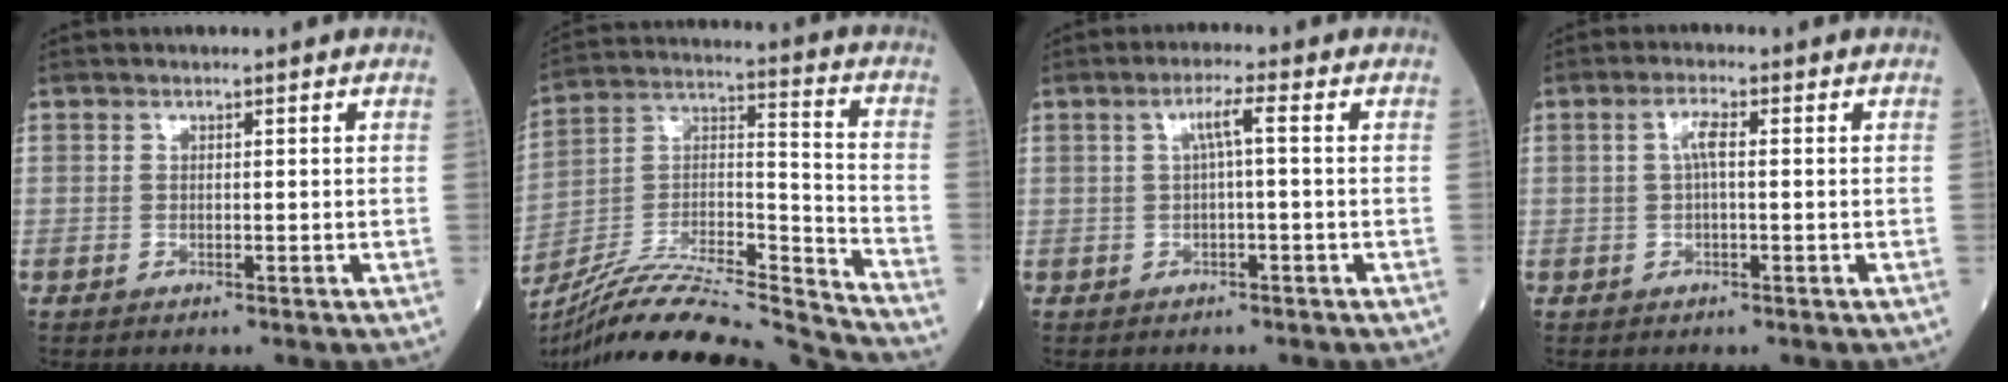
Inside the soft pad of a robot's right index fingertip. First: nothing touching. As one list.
[{"total": 23.2, "force": [-21.8, -0.2, 8.0], "torque": [-0.157, 0.007, -0.363]}, {"total": 3.0, "force": [0.4, -0.1, 3.0], "torque": [-0.054, 0.010, 0.008]}, {"total": 2.6, "force": [0.3, 0.4, 2.5], "torque": [-0.053, 0.006, 0.007]}]